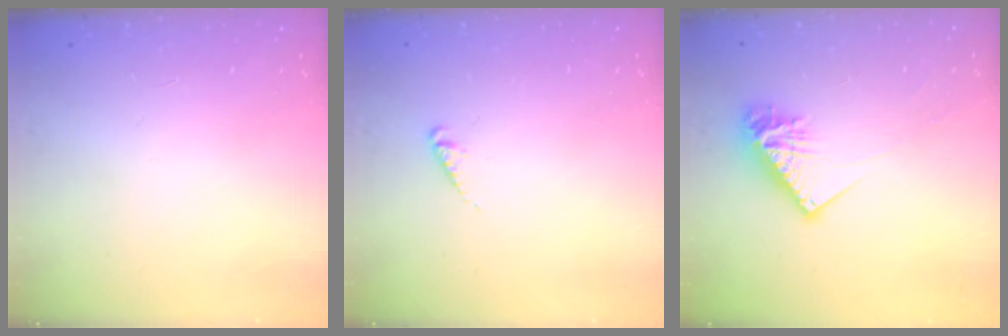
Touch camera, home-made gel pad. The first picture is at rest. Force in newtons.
{"total": 2.1, "press": 2.1, "slide": 0.4}
{"total": 10.7, "press": 10.6, "slide": 1.0}